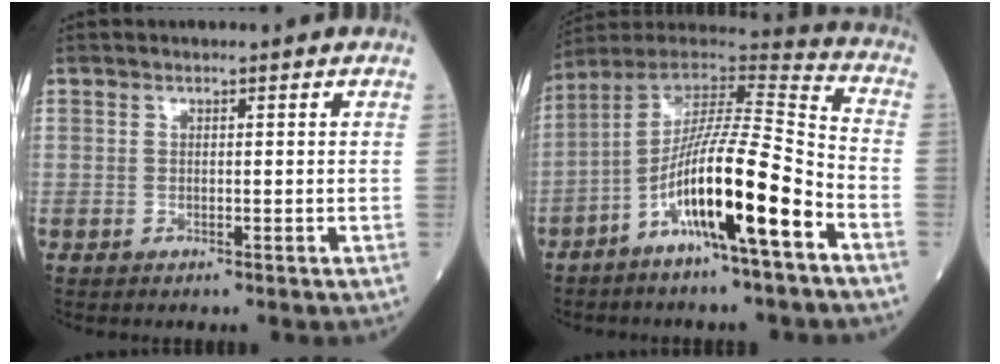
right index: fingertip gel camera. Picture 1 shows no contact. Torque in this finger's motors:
{"motor_torque": [1.85, -0.29, 0.51, 0.18]}